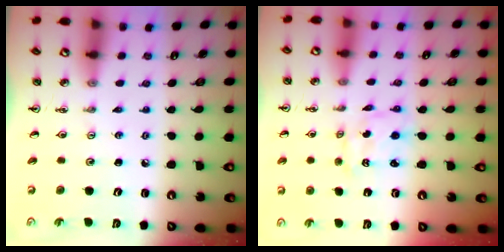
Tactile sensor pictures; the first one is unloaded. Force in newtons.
{"total": 1.4, "press": 1.4, "slide": 0.2}